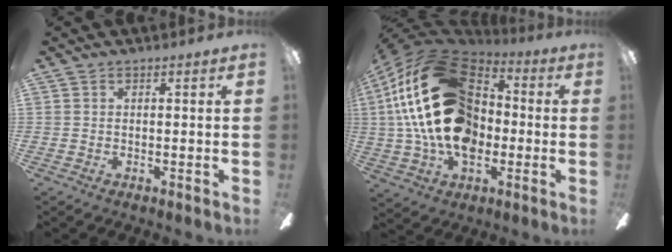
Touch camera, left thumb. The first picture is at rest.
{"total": 30.0, "force": [2.8, 20.2, 22.0], "torque": [-0.439, 0.021, 0.055]}